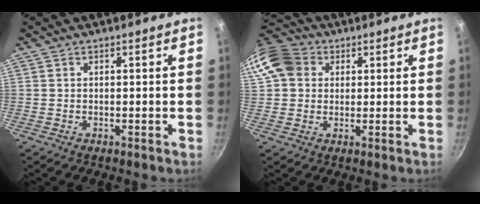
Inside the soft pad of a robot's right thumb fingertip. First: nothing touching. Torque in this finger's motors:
{"motor_torque": [-0.83, 1.04, 0.13, -0.13, 0.07]}